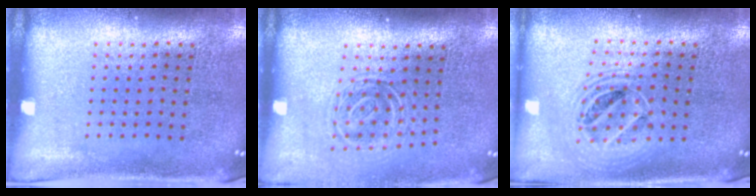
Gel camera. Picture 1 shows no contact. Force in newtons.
{"total": 1.7, "press": 1.2, "slide": 1.1}
{"total": 1.8, "press": 1.5, "slide": 1.0}